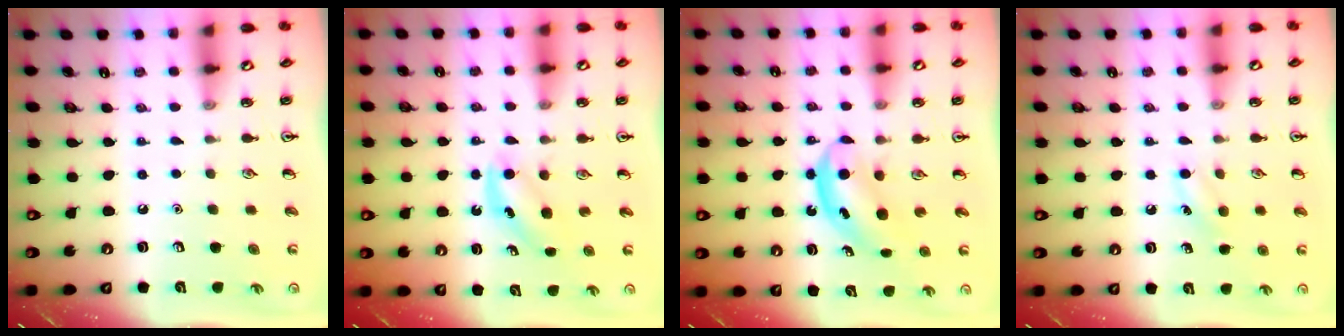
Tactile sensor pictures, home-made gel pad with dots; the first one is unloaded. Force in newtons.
{"total": 4.0, "press": 3.9, "slide": 0.9}
{"total": 5.2, "press": 5.1, "slide": 0.7}
{"total": 7.0, "press": 6.7, "slide": 2.3}